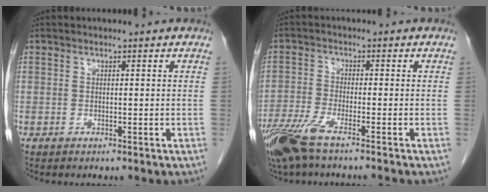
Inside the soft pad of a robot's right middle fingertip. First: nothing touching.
{"total": 8.2, "force": [-6.1, 0.6, 5.4], "torque": [-0.108, -0.020, -0.116]}